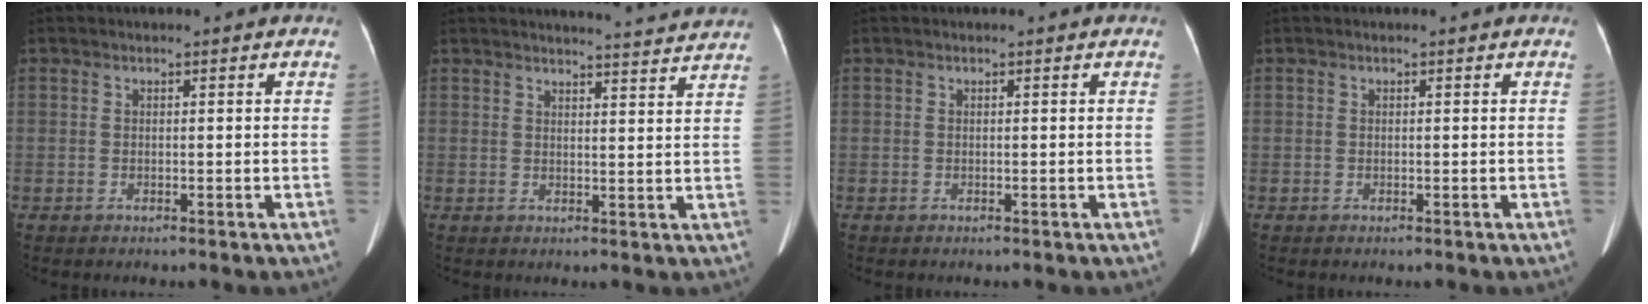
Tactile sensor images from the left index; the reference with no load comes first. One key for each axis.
{"total": 9.8, "fx": 9.6, "fy": -0.7, "fz": 1.8, "tx": -0.026, "ty": -0.020, "tz": 0.098}
{"total": 0.0}
{"total": 0.0}